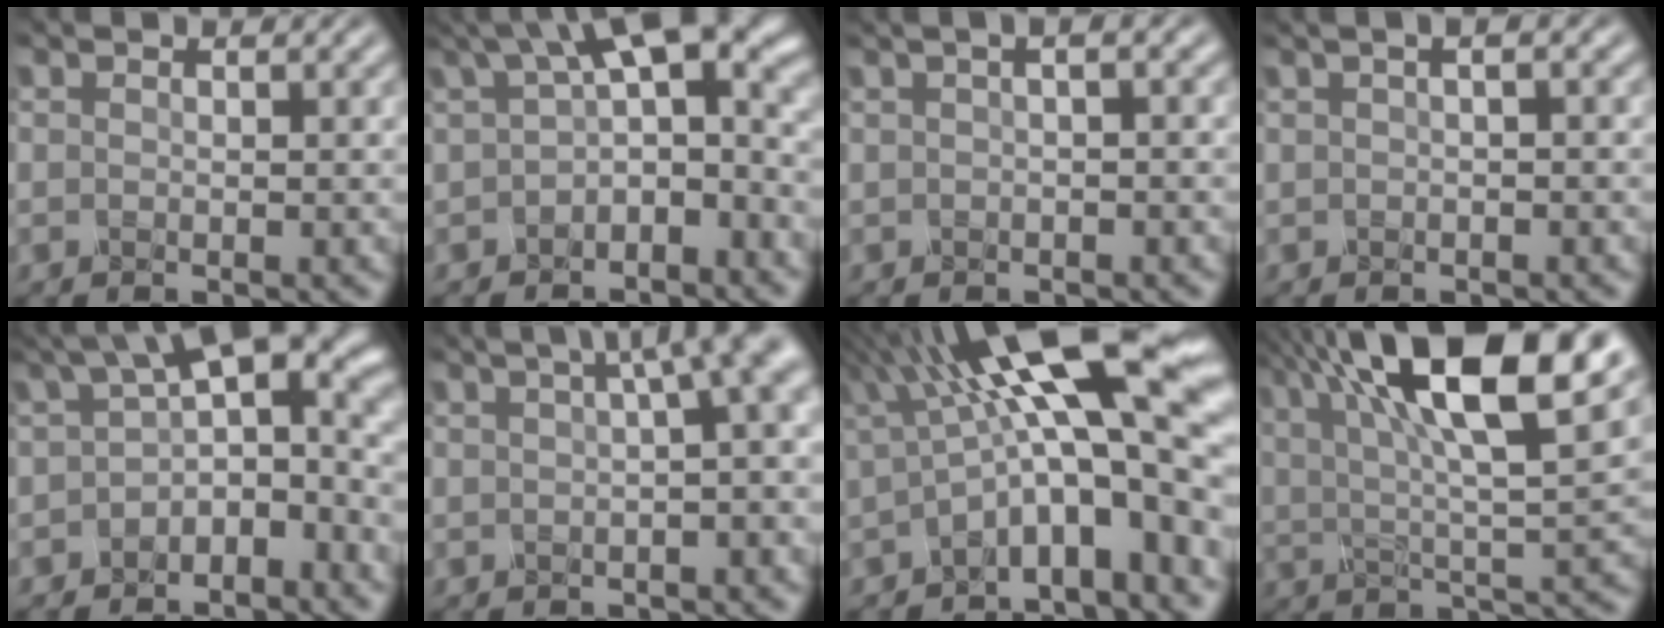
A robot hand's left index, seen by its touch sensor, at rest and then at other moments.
{"total": 7.5, "force": [1.1, 3.3, 6.6], "torque": [-0.092, 0.010, 0.006]}
{"total": 2.8, "force": [0.9, 1.0, 2.5], "torque": [-0.026, 0.009, -0.001]}
{"total": 2.4, "force": [0.8, 0.9, 2.1], "torque": [-0.022, 0.007, -0.002]}
{"total": 8.1, "force": [-0.1, 4.3, 6.8], "torque": [-0.090, 0.012, -0.016]}
{"total": 8.7, "force": [2.6, 2.9, 7.7], "torque": [-0.045, 0.032, 0.028]}
{"total": 15.3, "force": [1.9, 4.3, 14.5], "torque": [-0.209, 0.019, 0.032]}
{"total": 14.9, "force": [7.0, 4.3, 12.5], "torque": [-0.213, 0.020, 0.112]}